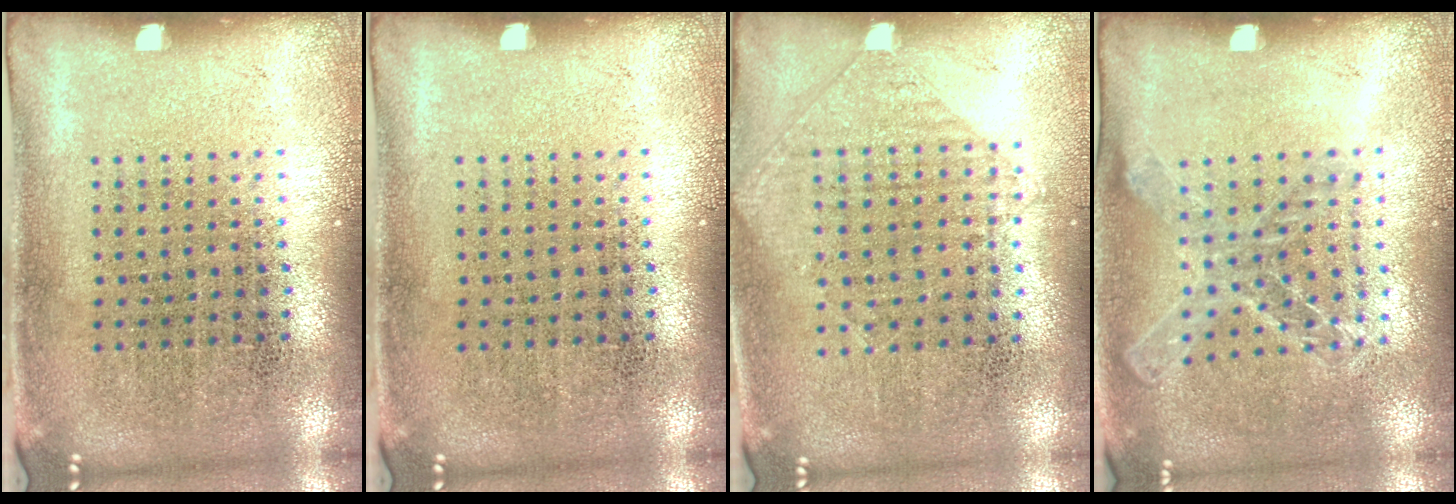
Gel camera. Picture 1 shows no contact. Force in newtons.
{"total": 0.0}
{"total": 0.9, "press": 0.8, "slide": 0.3}
{"total": 1.1, "press": 1.1, "slide": 0.1}